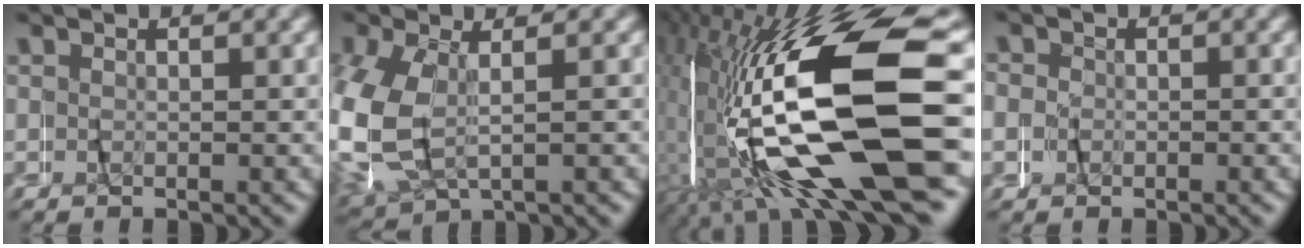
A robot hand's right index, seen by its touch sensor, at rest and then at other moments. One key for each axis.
{"total": 7.3, "fx": -0.3, "fy": 5.9, "fz": 4.3, "tx": -0.144, "ty": -0.016, "tz": 0.001}
{"total": 20.4, "fx": -3.6, "fy": 8.9, "fz": 18.0, "tx": -0.335, "ty": -0.024, "tz": -0.026}
{"total": 2.5, "fx": -0.1, "fy": 2.5, "fz": 0.4, "tx": -0.020, "ty": 0.004, "tz": -0.010}